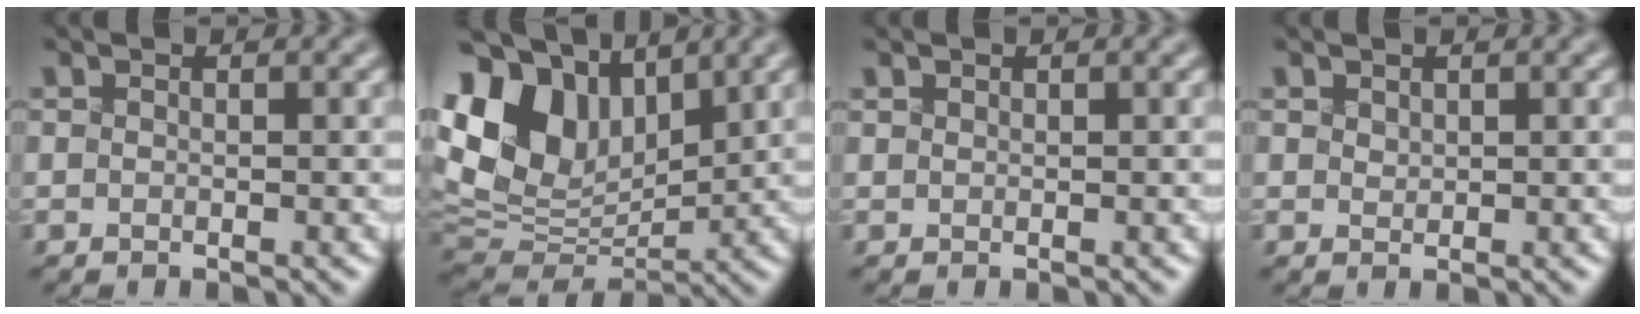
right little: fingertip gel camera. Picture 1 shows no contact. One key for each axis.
{"total": 13.4, "fx": 5.0, "fy": 8.6, "fz": 9.0, "tx": -0.219, "ty": 0.029, "tz": 0.096}
{"total": 0.9, "fx": 0.6, "fy": 0.5, "fz": 0.4, "tx": -0.017, "ty": 0.010, "tz": 0.015}
{"total": 1.2, "fx": 0.8, "fy": 0.7, "fz": 0.5, "tx": -0.023, "ty": 0.002, "tz": 0.030}